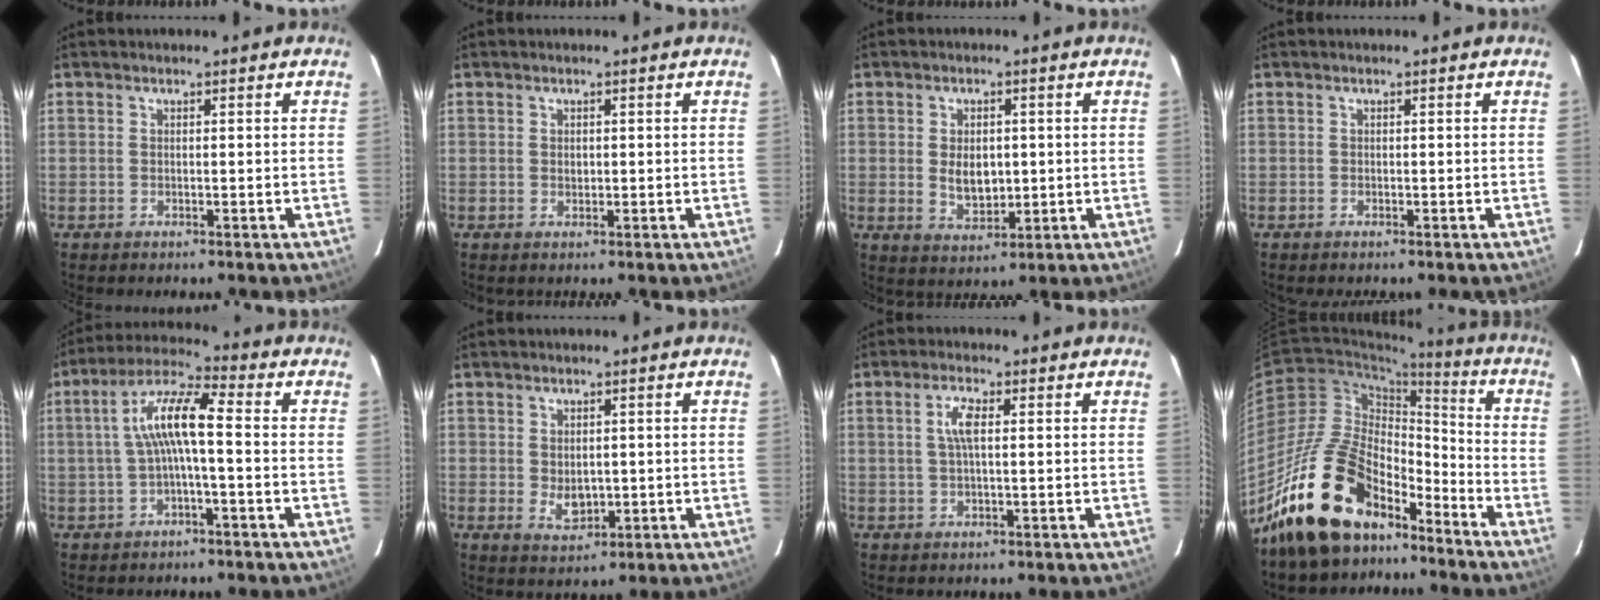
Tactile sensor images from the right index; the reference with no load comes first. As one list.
[{"total": 0.9, "force": [0.1, 0.8, 0.4], "torque": [-0.004, 0.001, 0.003]}, {"total": 5.9, "force": [0.1, 3.9, 4.5], "torque": [-0.079, -0.005, 0.010]}, {"total": 0.0}, {"total": 8.6, "force": [-0.5, 1.4, 8.5], "torque": [-0.174, 0.022, -0.010]}, {"total": 4.0, "force": [-0.1, 2.9, 2.7], "torque": [-0.045, -0.005, 0.007]}, {"total": 3.4, "force": [0.7, 0.9, 3.2], "torque": [-0.066, 0.005, 0.013]}, {"total": 20.6, "force": [-15.1, 10.0, 9.8], "torque": [-0.187, 0.017, -0.250]}]